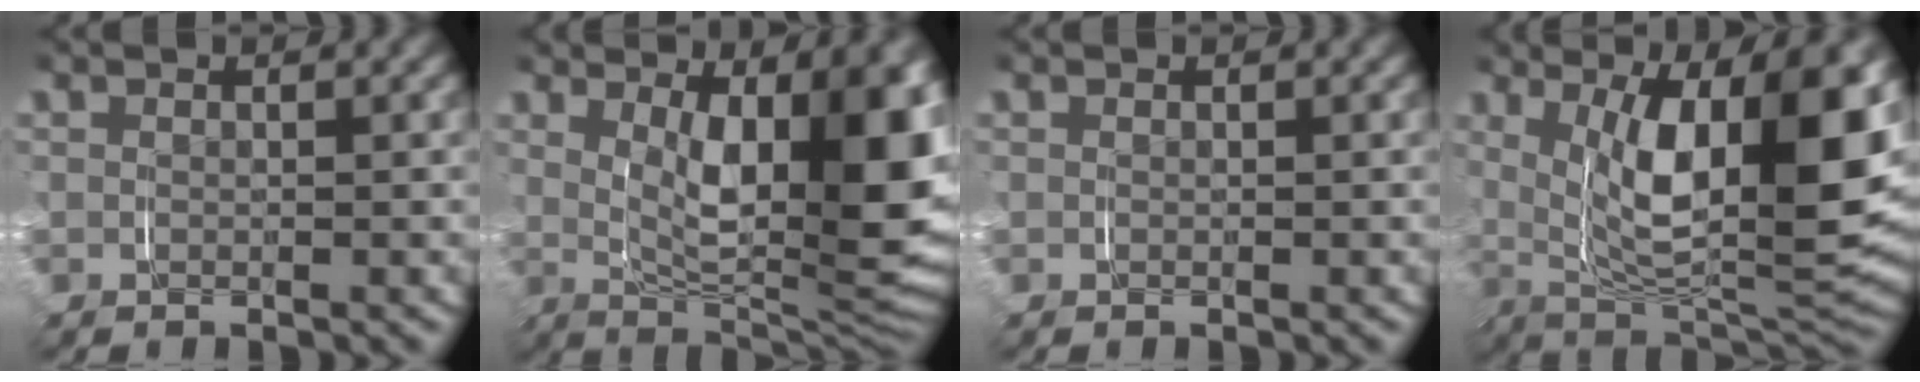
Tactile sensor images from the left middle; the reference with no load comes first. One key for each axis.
{"total": 13.0, "fx": 0.9, "fy": 5.8, "fz": 11.6, "tx": -0.164, "ty": -0.037, "tz": 0.028}
{"total": 0.0}
{"total": 14.0, "fx": 1.9, "fy": 6.6, "fz": 12.2, "tx": -0.198, "ty": -0.013, "tz": 0.037}